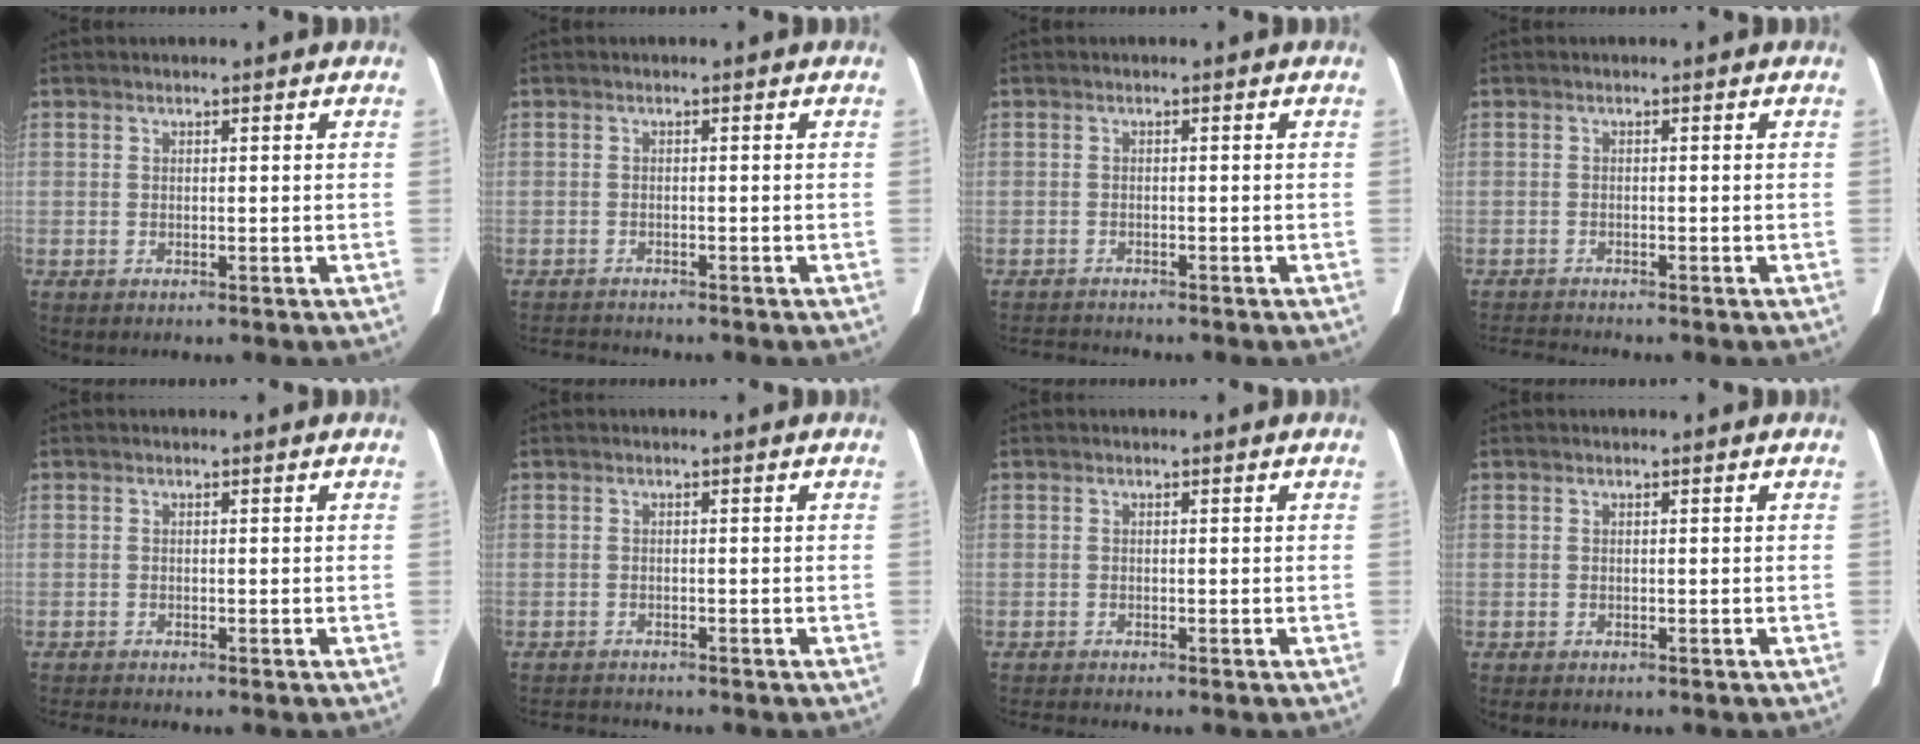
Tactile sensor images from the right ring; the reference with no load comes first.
{"total": 3.1, "force": [-3.1, -0.1, 0.4], "torque": [-0.009, -0.015, -0.050]}
{"total": 3.2, "force": [-3.2, 0.0, 0.4], "torque": [-0.010, -0.014, -0.051]}
{"total": 2.5, "force": [-2.4, -0.8, 0.0], "torque": [-0.009, -0.019, -0.044]}
{"total": 1.3, "force": [-1.2, -0.4, 0.1], "torque": [-0.010, -0.010, -0.023]}
{"total": 3.1, "force": [-3.0, 0.2, 0.5], "torque": [-0.011, -0.012, -0.046]}
{"total": 1.1, "force": [-1.1, -0.3, 0.1], "torque": [-0.009, -0.009, -0.020]}
{"total": 1.1, "force": [-0.9, 0.5, 0.5], "torque": [-0.010, -0.002, -0.009]}